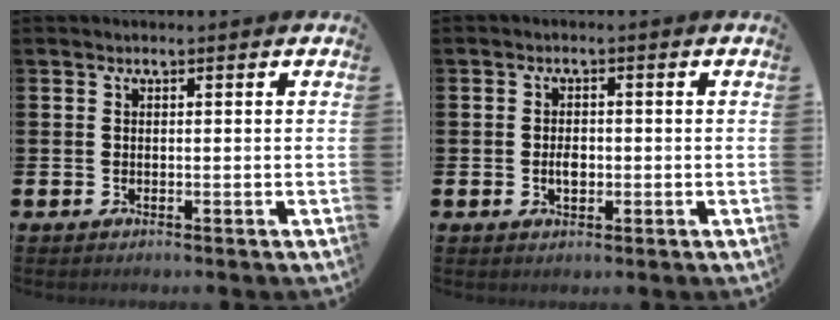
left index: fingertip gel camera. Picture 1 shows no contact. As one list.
[{"total": 2.4, "force": [-0.3, 1.5, 1.8], "torque": [-0.025, 0.000, -0.009]}]